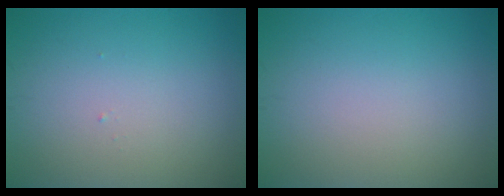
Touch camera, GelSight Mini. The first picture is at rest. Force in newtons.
{"total": 0.0}